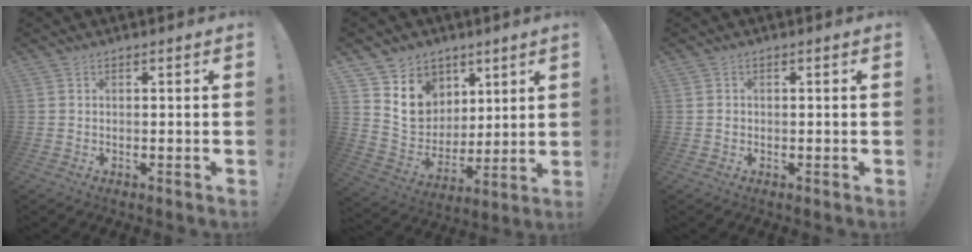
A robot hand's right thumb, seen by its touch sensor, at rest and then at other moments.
{"total": 12.4, "force": [6.6, 10.1, 2.5], "torque": [-0.036, -0.053, 0.139]}
{"total": 0.6, "force": [-0.3, 0.6, 0.0], "torque": [-0.007, 0.006, -0.004]}